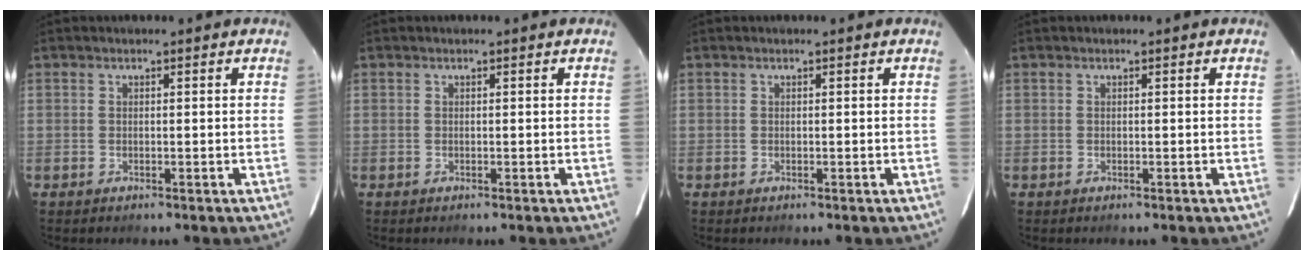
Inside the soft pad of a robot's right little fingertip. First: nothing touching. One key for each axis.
{"total": 0.0}
{"total": 0.0}
{"total": 0.0}